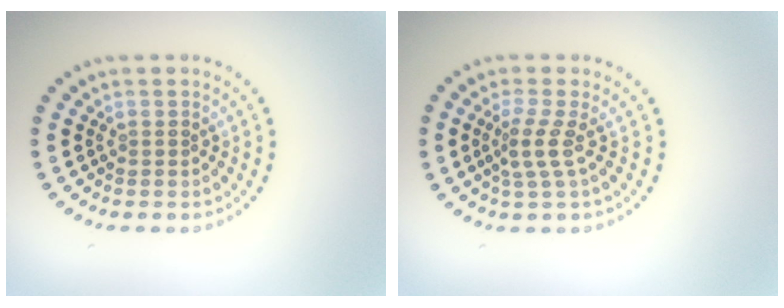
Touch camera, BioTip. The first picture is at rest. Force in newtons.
{"total": 2.3, "press": 1.5, "slide": 1.7}